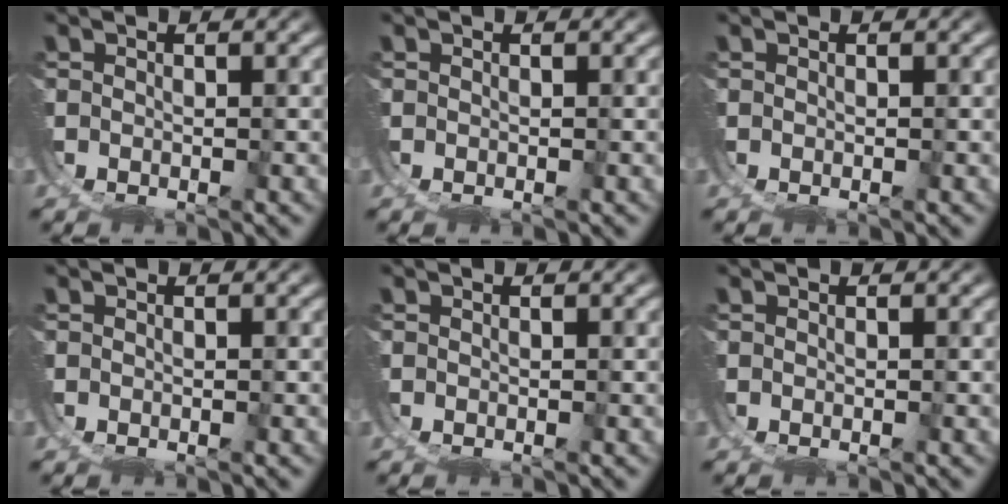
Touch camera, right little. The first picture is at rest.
{"total": 0.0}
{"total": 0.0}
{"total": 0.0}
{"total": 0.0}
{"total": 0.0}